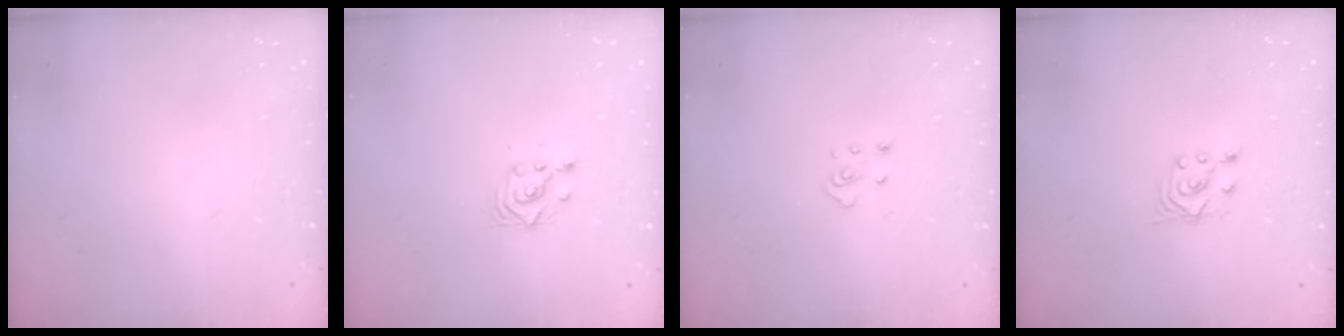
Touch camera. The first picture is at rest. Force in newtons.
{"total": 3.0, "press": 3.0, "slide": 0.1}
{"total": 3.3, "press": 3.3, "slide": 0.3}
{"total": 3.0, "press": 2.8, "slide": 0.9}